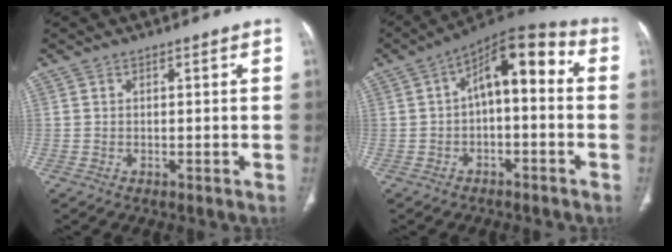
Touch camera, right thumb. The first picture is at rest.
{"total": 11.7, "force": [0.4, 5.8, 10.2], "torque": [-0.127, 0.050, -0.007]}